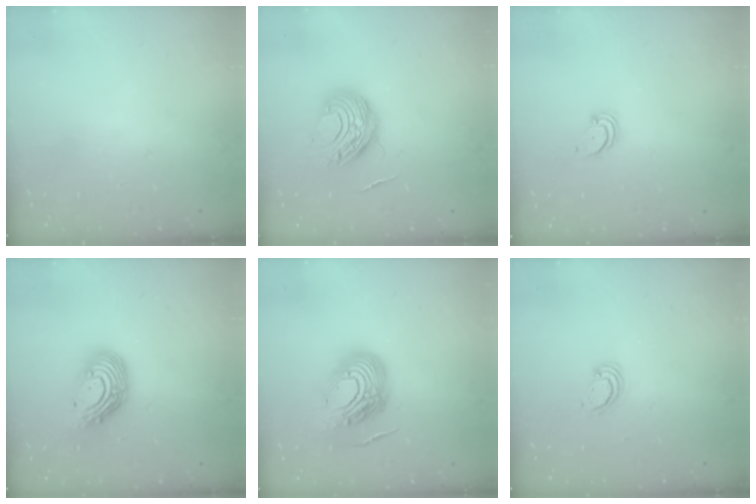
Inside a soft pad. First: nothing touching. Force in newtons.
{"total": 10.1, "press": 10.1, "slide": 0.8}
{"total": 2.0, "press": 2.0, "slide": 0.2}
{"total": 13.2, "press": 13.1, "slide": 1.3}
{"total": 15.0, "press": 14.9, "slide": 1.5}
{"total": 2.3, "press": 2.3, "slide": 0.3}